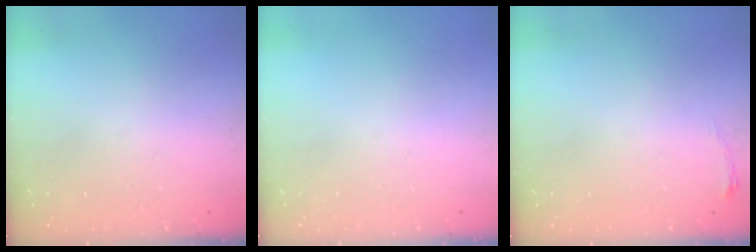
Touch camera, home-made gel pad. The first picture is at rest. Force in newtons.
{"total": 0.0}
{"total": 3.4, "press": 3.4, "slide": 0.5}